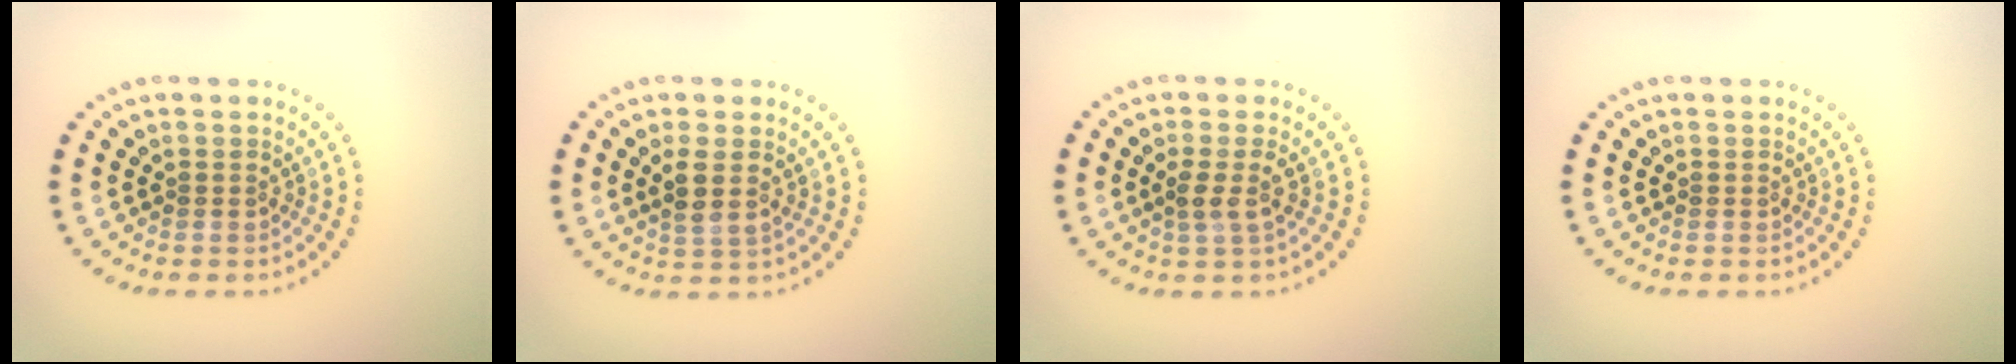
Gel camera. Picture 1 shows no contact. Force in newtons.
{"total": 2.1, "press": 1.9, "slide": 0.9}
{"total": 1.9, "press": 1.5, "slide": 1.1}
{"total": 0.0}